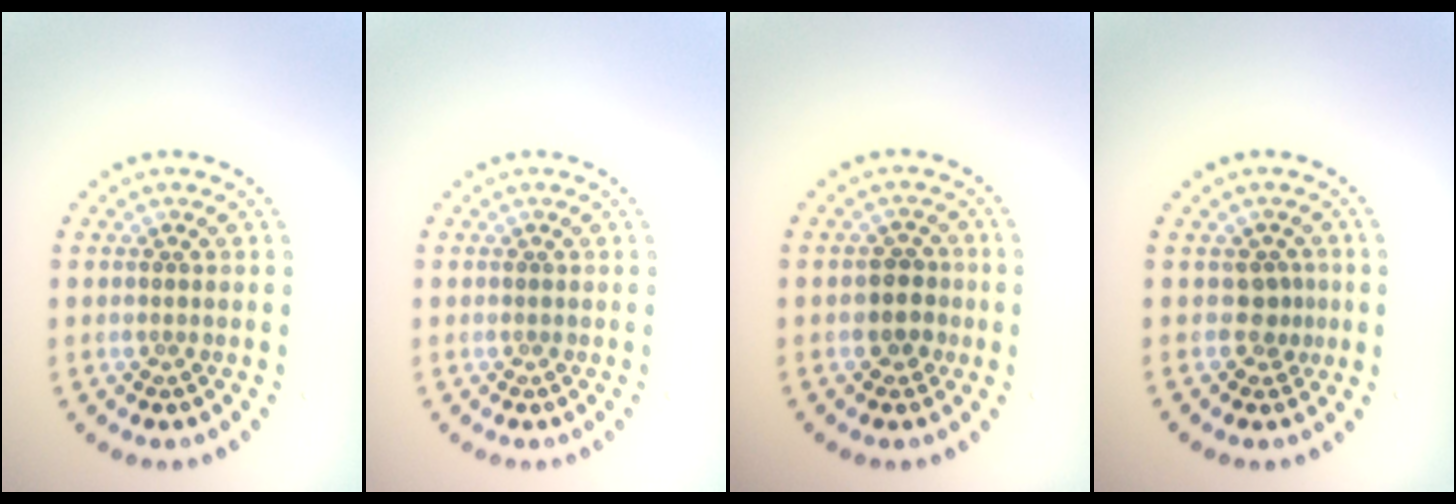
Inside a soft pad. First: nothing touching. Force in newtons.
{"total": 0.0}
{"total": 2.2, "press": 1.9, "slide": 1.0}
{"total": 1.6, "press": 1.1, "slide": 1.2}